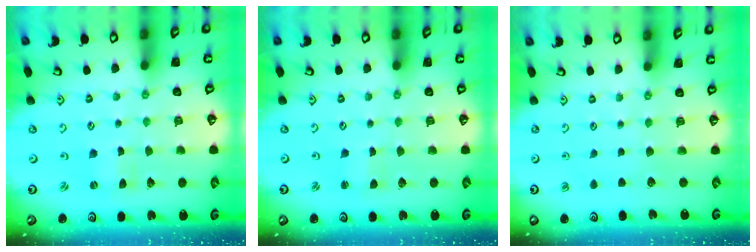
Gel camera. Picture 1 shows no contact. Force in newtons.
{"total": 1.6, "press": 1.6, "slide": 0.3}
{"total": 0.0}